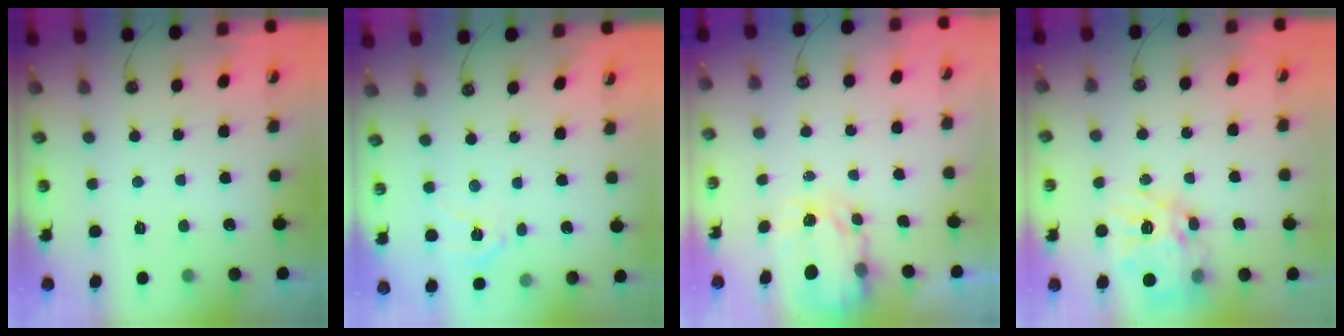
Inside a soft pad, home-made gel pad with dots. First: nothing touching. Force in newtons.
{"total": 8.3, "press": 8.3, "slide": 1.1}
{"total": 3.8, "press": 3.8, "slide": 0.1}
{"total": 16.1, "press": 16.0, "slide": 1.5}